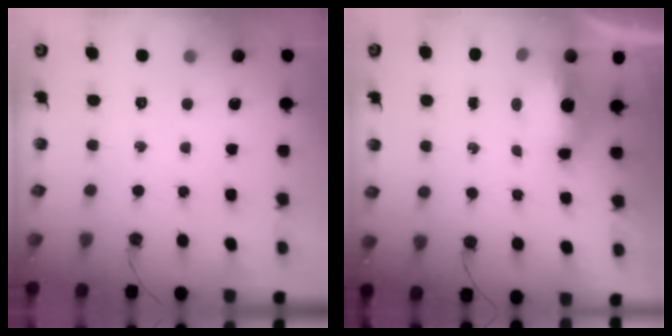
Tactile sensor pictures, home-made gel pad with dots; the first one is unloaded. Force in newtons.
{"total": 7.3, "press": 7.2, "slide": 1.4}